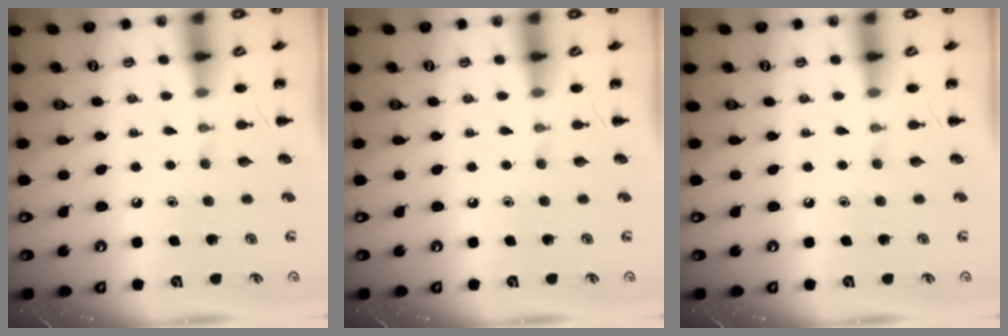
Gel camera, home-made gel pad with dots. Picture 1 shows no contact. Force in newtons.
{"total": 0.0}
{"total": 0.0}